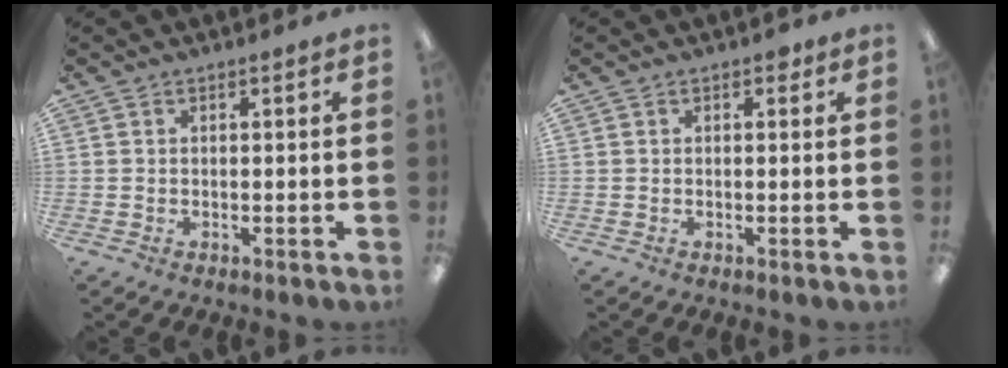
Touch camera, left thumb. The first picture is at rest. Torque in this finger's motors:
{"motor_torque": [0.03, -0.05, 0.49, -0.16, 0.00]}